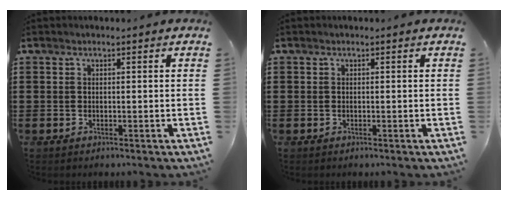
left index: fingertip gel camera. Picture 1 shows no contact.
{"total": 0.0}